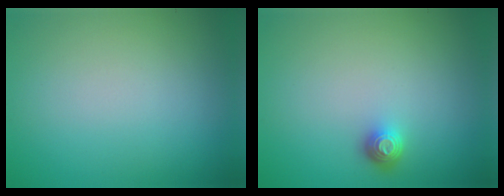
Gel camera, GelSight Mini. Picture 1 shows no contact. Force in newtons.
{"total": 1.4, "press": 1.1, "slide": 0.9}